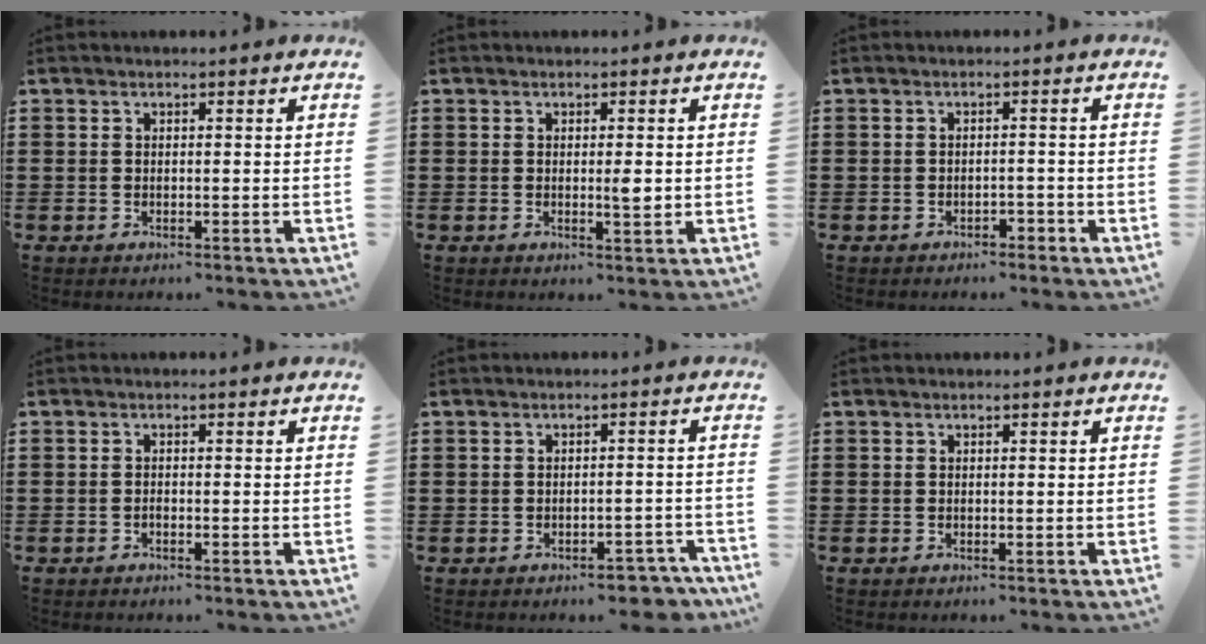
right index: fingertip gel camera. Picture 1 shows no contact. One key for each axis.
{"total": 2.4, "fx": 0.0, "fy": 0.5, "fz": 2.3, "tx": -0.043, "ty": -0.003, "tz": 0.000}
{"total": 1.4, "fx": -1.3, "fy": 0.4, "fz": 0.3, "tx": -0.012, "ty": -0.001, "tz": -0.028}
{"total": 0.6, "fx": -0.5, "fy": 0.1, "fz": 0.3, "tx": -0.008, "ty": -0.004, "tz": -0.008}
{"total": 3.4, "fx": -3.2, "fy": 1.0, "fz": 0.8, "tx": -0.014, "ty": 0.005, "tz": -0.065}
{"total": 0.0}